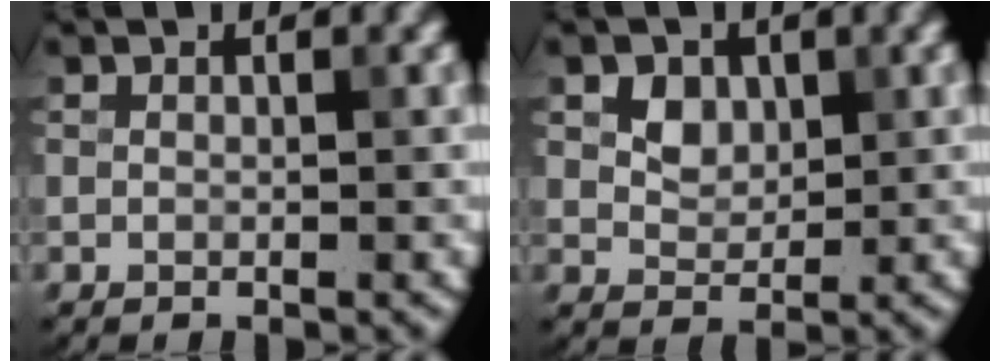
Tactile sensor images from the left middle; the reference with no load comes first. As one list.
[{"total": 2.3, "force": [0.7, 1.8, 1.3], "torque": [-0.028, -0.007, 0.021]}]